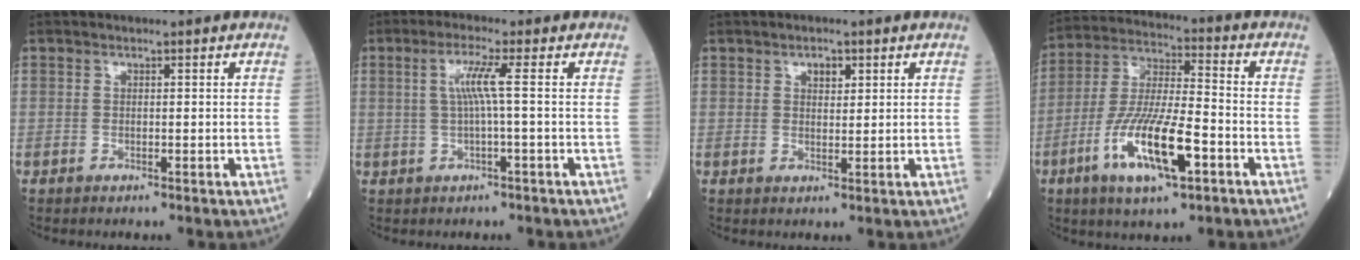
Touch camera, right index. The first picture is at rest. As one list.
[{"total": 4.1, "force": [0.5, -0.8, 4.0], "torque": [-0.084, 0.008, 0.012]}, {"total": 2.2, "force": [1.2, 1.2, 1.5], "torque": [-0.021, 0.000, 0.019]}, {"total": 14.1, "force": [-5.6, 2.8, 12.6], "torque": [-0.252, -0.011, -0.100]}]